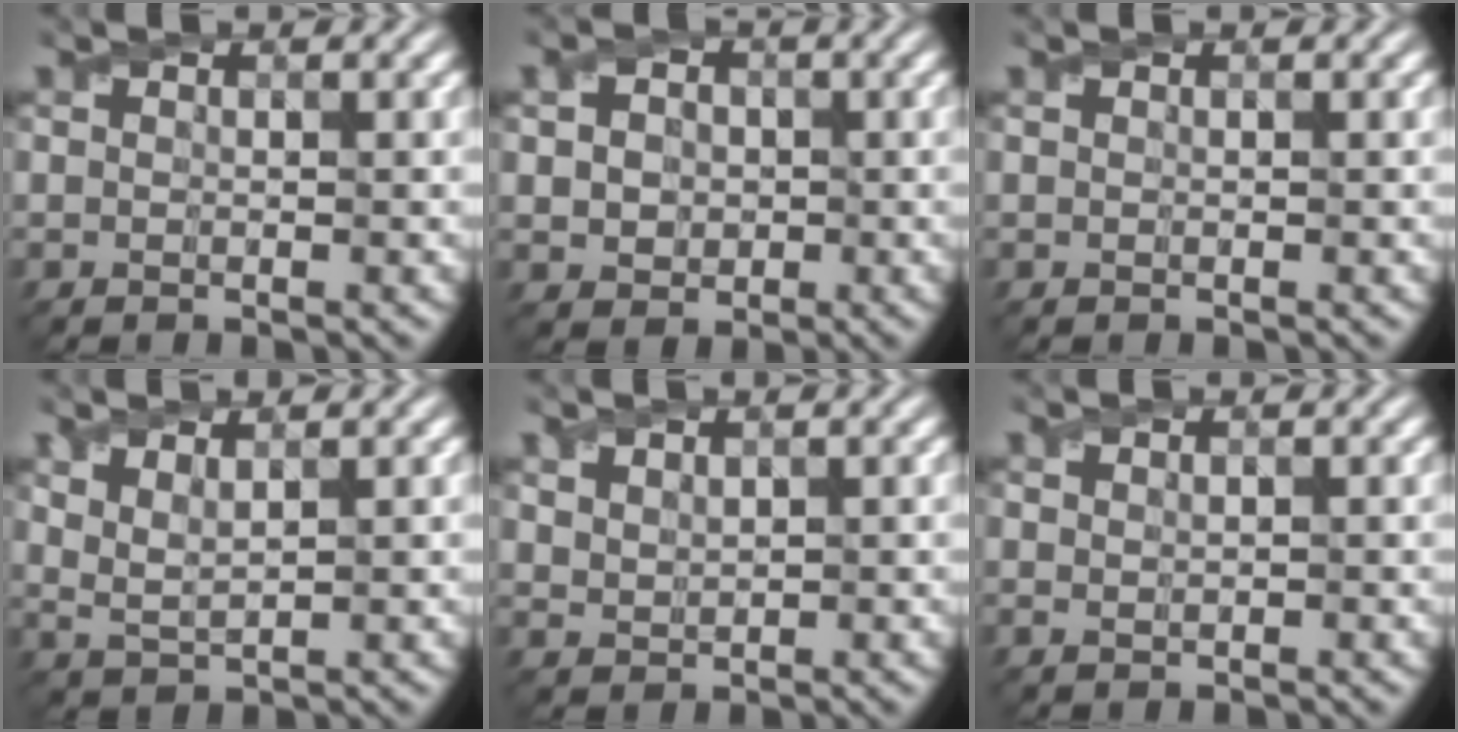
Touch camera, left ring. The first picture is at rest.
{"total": 4.9, "force": [0.8, 4.1, 2.6], "torque": [-0.043, 0.021, -0.003]}
{"total": 0.0}
{"total": 2.2, "force": [1.6, 0.7, 1.3], "torque": [-0.029, -0.007, 0.037]}
{"total": 1.5, "force": [1.1, 0.8, 0.5], "torque": [-0.014, -0.003, 0.028]}
{"total": 0.8, "force": [0.4, 0.5, 0.5], "torque": [-0.011, -0.002, 0.011]}